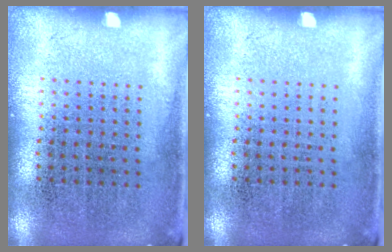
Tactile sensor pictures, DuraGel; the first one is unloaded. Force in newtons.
{"total": 0.0}